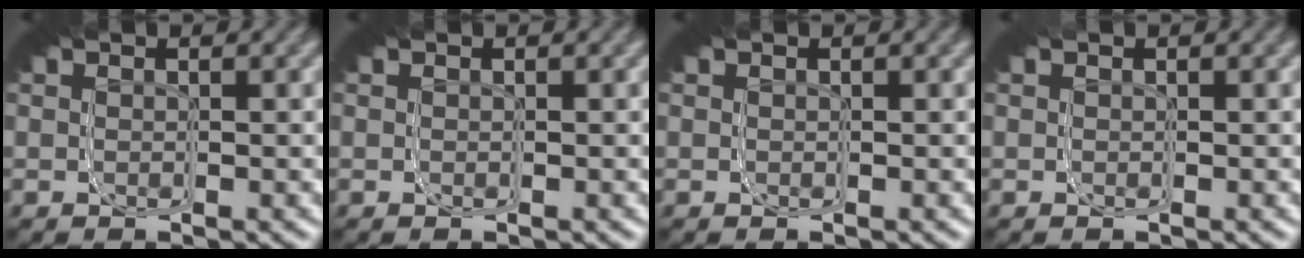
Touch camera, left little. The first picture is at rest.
{"total": 0.0}
{"total": 0.0}
{"total": 0.8, "force": [-0.1, -0.4, -0.6], "torque": [0.008, -0.001, 0.001]}